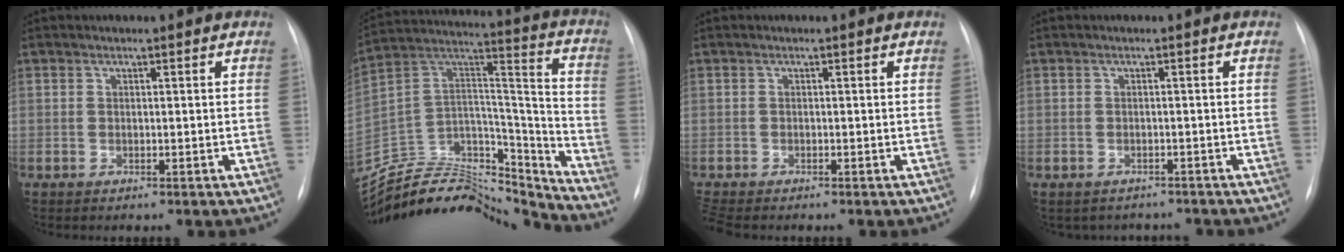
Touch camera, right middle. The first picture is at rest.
{"total": 24.0, "force": [-22.6, 5.8, 5.8], "torque": [-0.137, 0.038, -0.372]}
{"total": 2.1, "force": [-1.9, 0.4, 0.8], "torque": [-0.018, -0.006, -0.032]}
{"total": 4.5, "force": [-3.9, 2.2, 0.0], "torque": [0.003, 0.012, -0.043]}